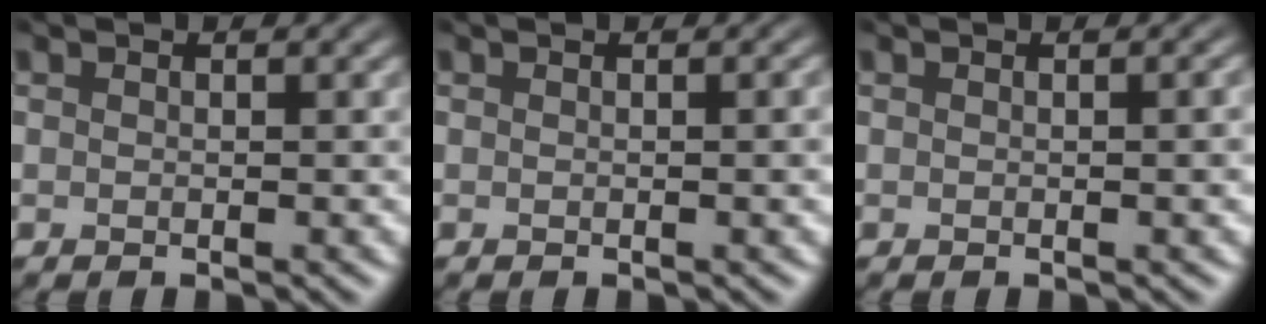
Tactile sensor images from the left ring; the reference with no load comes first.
{"total": 2.4, "force": [0.4, 1.0, 2.2], "torque": [-0.015, 0.007, -0.002]}
{"total": 3.2, "force": [0.5, 1.4, 2.8], "torque": [-0.019, 0.012, -0.005]}